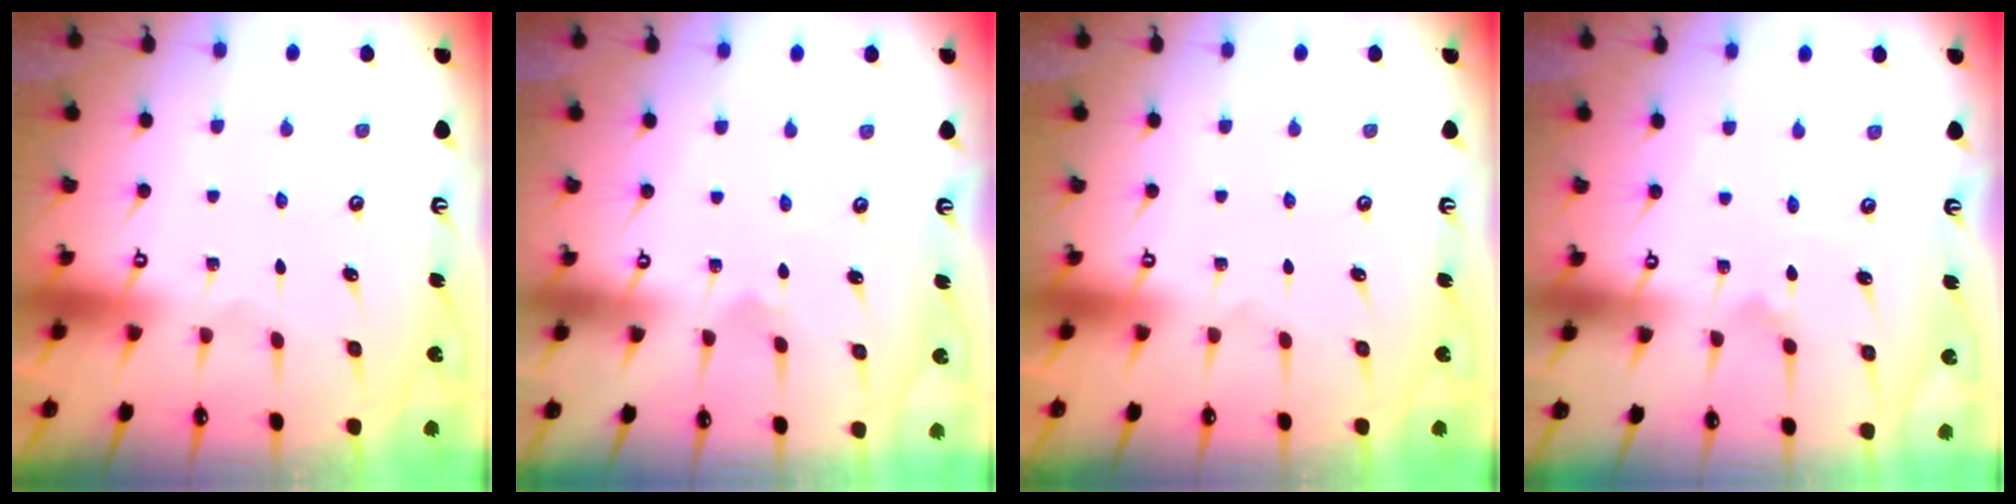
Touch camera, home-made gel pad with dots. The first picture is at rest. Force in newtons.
{"total": 1.7, "press": 1.7, "slide": 0.1}
{"total": 0.0}
{"total": 1.0, "press": 1.0, "slide": 0.1}